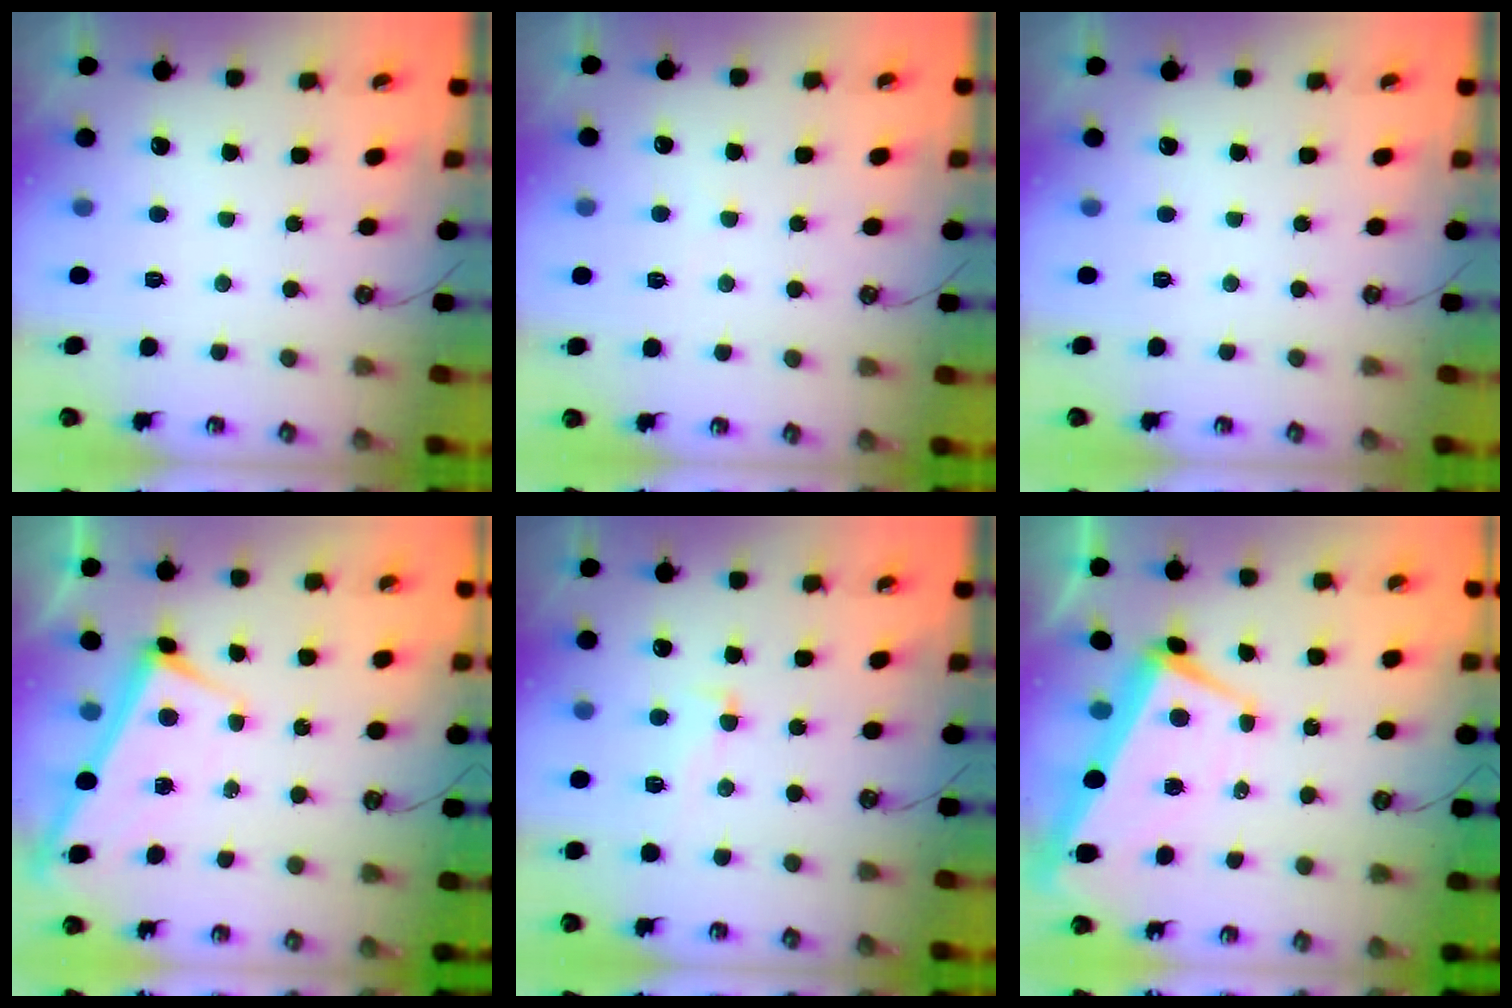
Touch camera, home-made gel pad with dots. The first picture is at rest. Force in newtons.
{"total": 1.5, "press": 1.4, "slide": 0.3}
{"total": 0.0}
{"total": 2.8, "press": 2.8, "slide": 0.3}
{"total": 1.5, "press": 0.7, "slide": 1.3}
{"total": 1.9, "press": 1.5, "slide": 1.2}